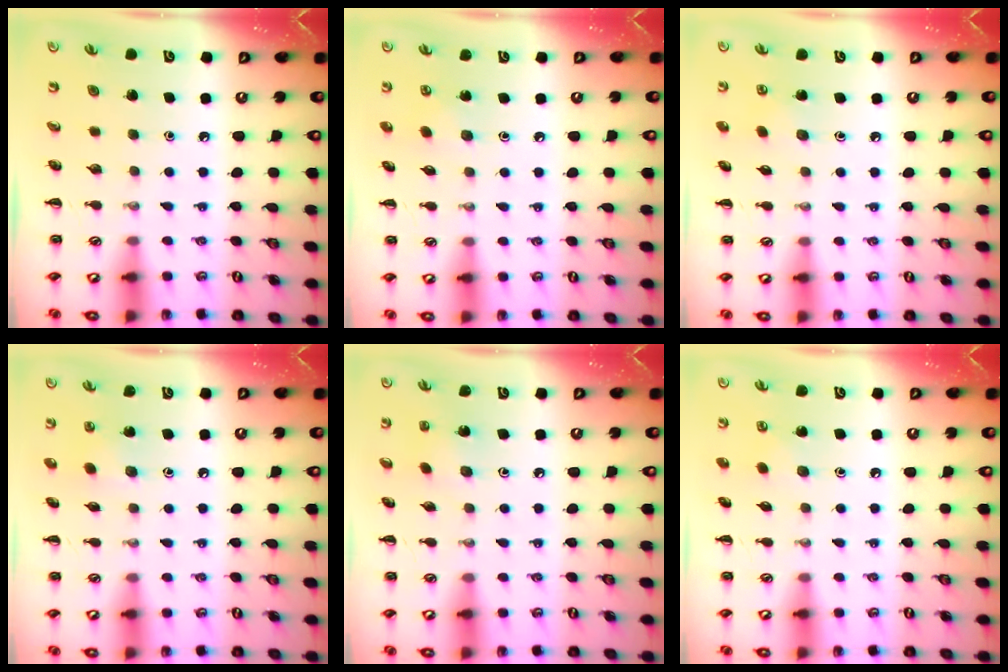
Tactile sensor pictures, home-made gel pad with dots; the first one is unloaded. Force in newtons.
{"total": 2.6, "press": 2.4, "slide": 0.9}
{"total": 6.1, "press": 5.9, "slide": 1.8}
{"total": 4.3, "press": 4.1, "slide": 1.3}
{"total": 1.4, "press": 1.2, "slide": 0.6}
{"total": 3.6, "press": 3.5, "slide": 1.1}